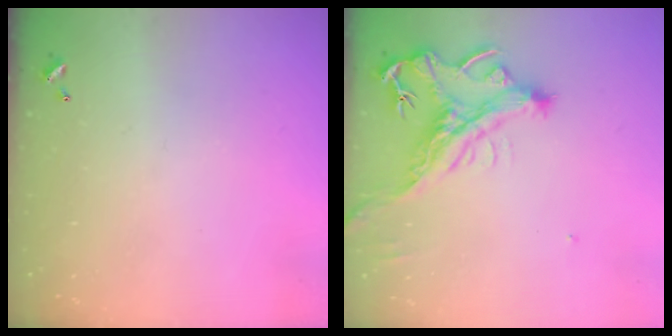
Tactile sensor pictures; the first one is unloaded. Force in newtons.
{"total": 2.1, "press": 1.8, "slide": 1.2}